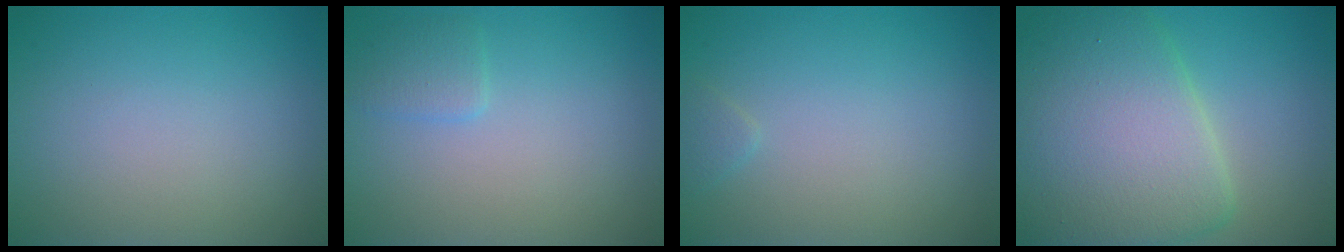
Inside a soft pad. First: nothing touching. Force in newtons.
{"total": 1.4, "press": 1.4, "slide": 0.0}
{"total": 0.7, "press": 0.7, "slide": 0.1}
{"total": 10.8, "press": 10.8, "slide": 0.4}